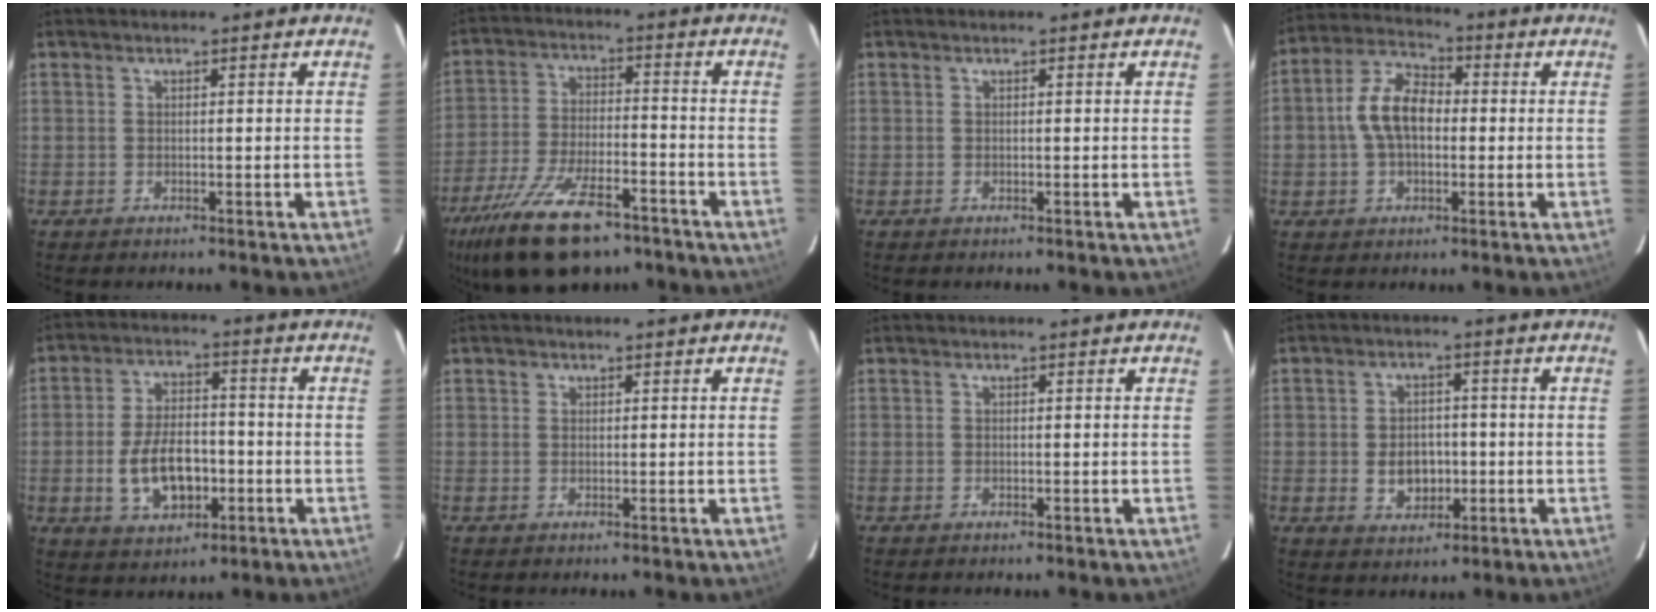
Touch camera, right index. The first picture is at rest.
{"total": 18.8, "force": [-12.9, 7.5, 11.4], "torque": [-0.243, -0.032, -0.219]}
{"total": 0.0}
{"total": 9.9, "force": [-0.3, 6.4, 7.6], "torque": [-0.154, 0.026, -0.007]}
{"total": 11.1, "force": [-2.9, 6.3, 8.6], "torque": [-0.178, 0.006, -0.039]}
{"total": 0.6, "force": [0.2, 0.6, 0.0], "torque": [0.002, 0.004, 0.001]}
{"total": 0.0}
{"total": 6.3, "force": [-1.1, 4.8, 3.9], "torque": [-0.078, 0.005, -0.010]}